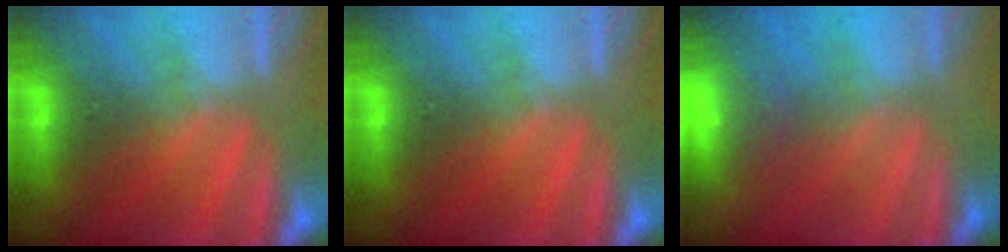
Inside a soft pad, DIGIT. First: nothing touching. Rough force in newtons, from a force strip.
{"total": 0.0}
{"total": 6.6}